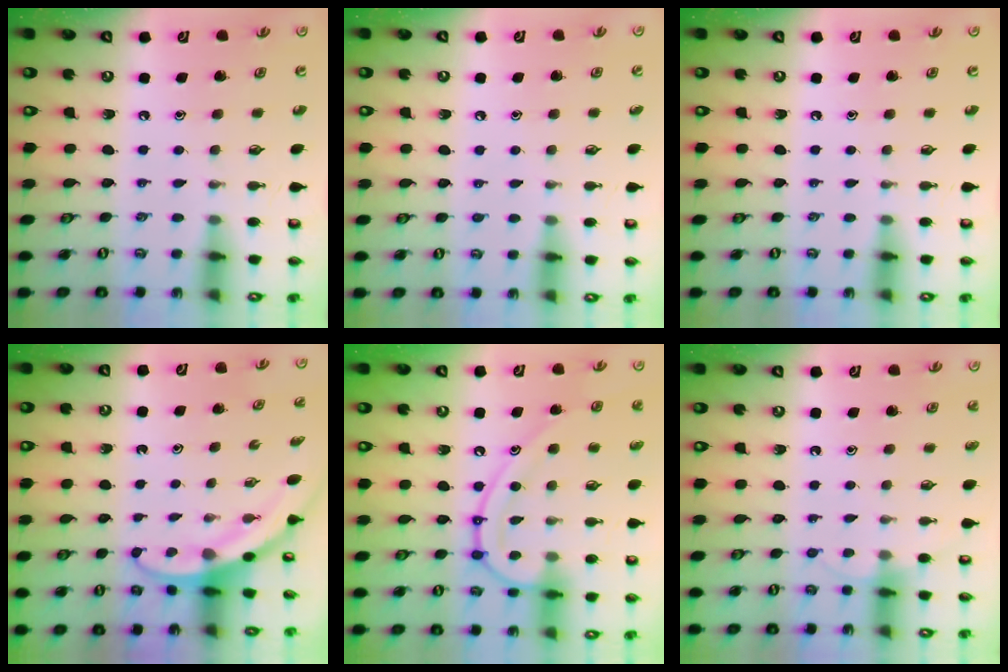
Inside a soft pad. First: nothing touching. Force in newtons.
{"total": 3.4, "press": 3.4, "slide": 0.5}
{"total": 0.0}
{"total": 3.1, "press": 3.1, "slide": 0.0}
{"total": 14.7, "press": 14.6, "slide": 1.4}
{"total": 3.2, "press": 3.2, "slide": 0.4}